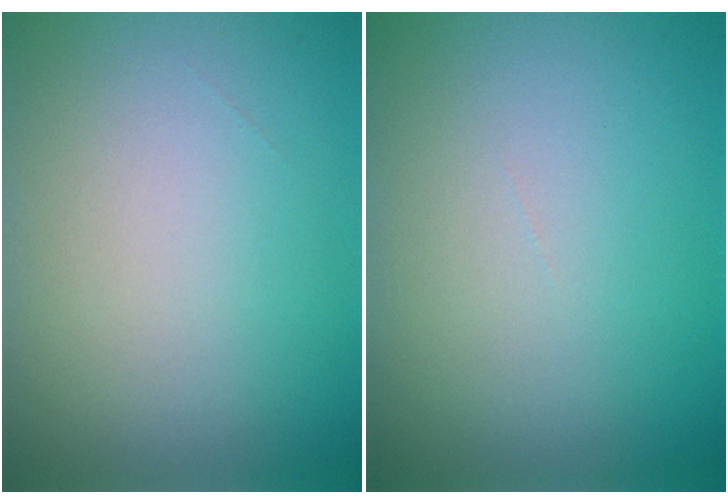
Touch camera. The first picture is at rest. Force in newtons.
{"total": 0.0}